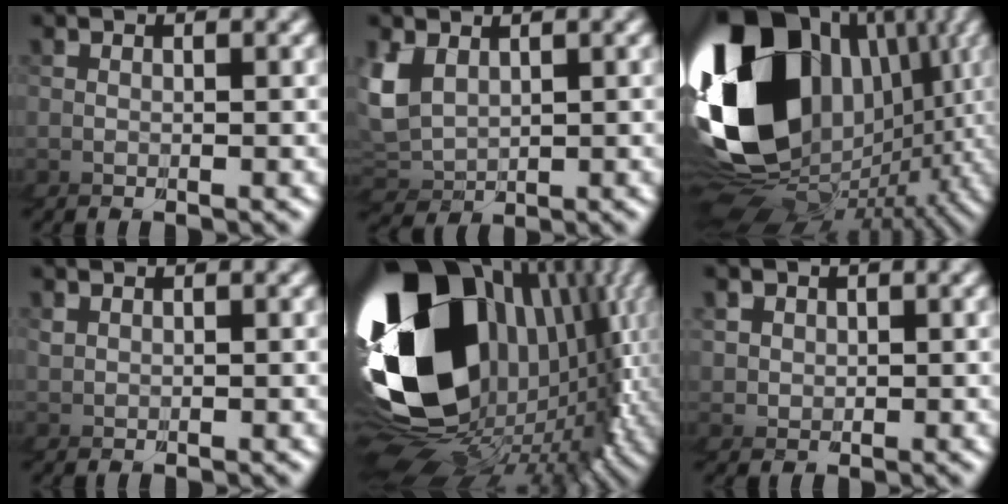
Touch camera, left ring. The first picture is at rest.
{"total": 3.2, "force": [0.5, 1.9, -2.5], "torque": [-0.034, -0.012, 0.011]}
{"total": 23.3, "force": [-1.5, 15.7, 17.1], "torque": [-0.272, -0.010, -0.020]}
{"total": 0.8, "force": [0.5, 0.1, -0.7], "torque": [0.011, 0.002, 0.007]}
{"total": 29.1, "force": [-1.7, 17.1, 23.5], "torque": [-0.351, -0.018, -0.011]}
{"total": 3.7, "force": [1.2, 3.3, -1.1], "torque": [-0.007, -0.014, 0.021]}